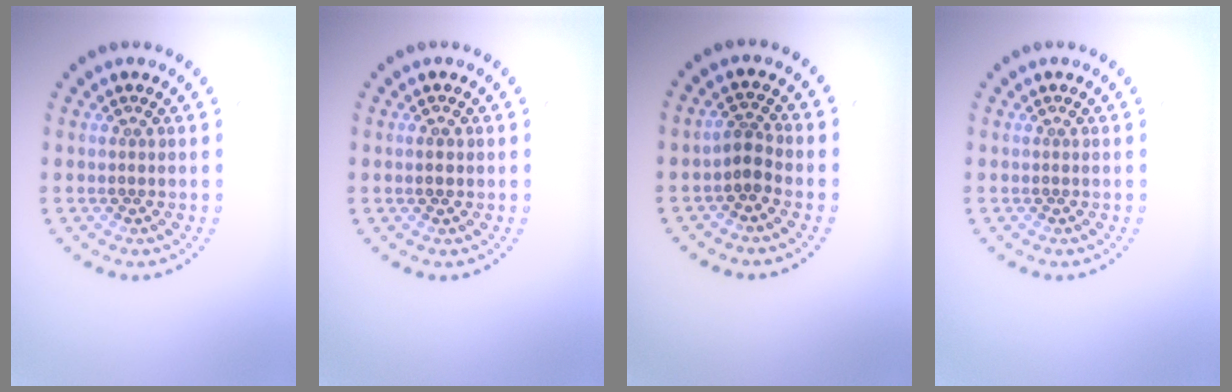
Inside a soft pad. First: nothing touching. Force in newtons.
{"total": 1.2, "press": 1.2, "slide": 0.1}
{"total": 1.7, "press": 1.3, "slide": 1.1}
{"total": 0.0}